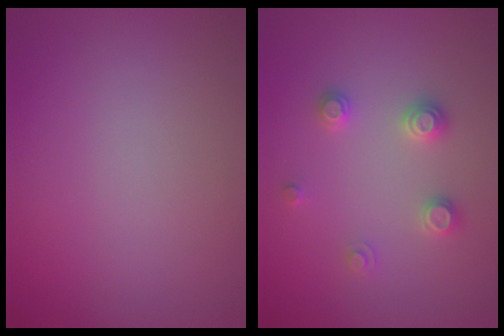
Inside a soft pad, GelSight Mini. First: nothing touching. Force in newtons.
{"total": 2.3, "press": 2.3, "slide": 0.2}